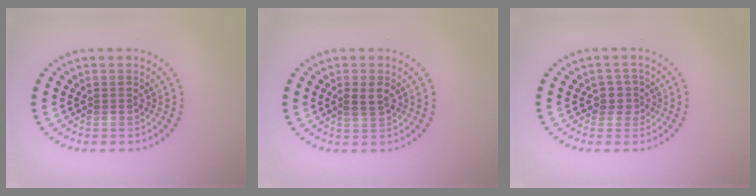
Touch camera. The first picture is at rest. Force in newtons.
{"total": 1.8, "press": 1.8, "slide": 0.5}
{"total": 1.8, "press": 1.4, "slide": 1.1}